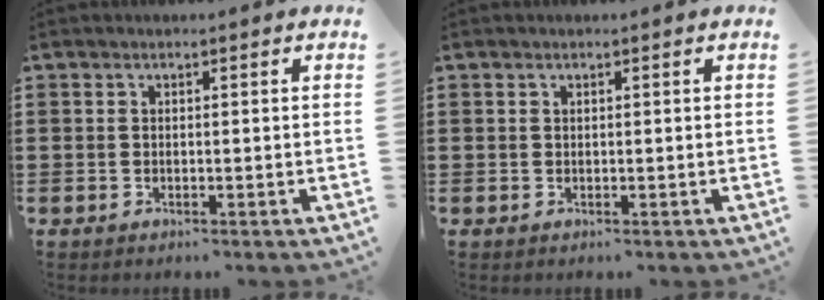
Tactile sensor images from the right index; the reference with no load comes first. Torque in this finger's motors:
{"motor_torque": [-0.94, 1.20, 0.03, -0.01]}